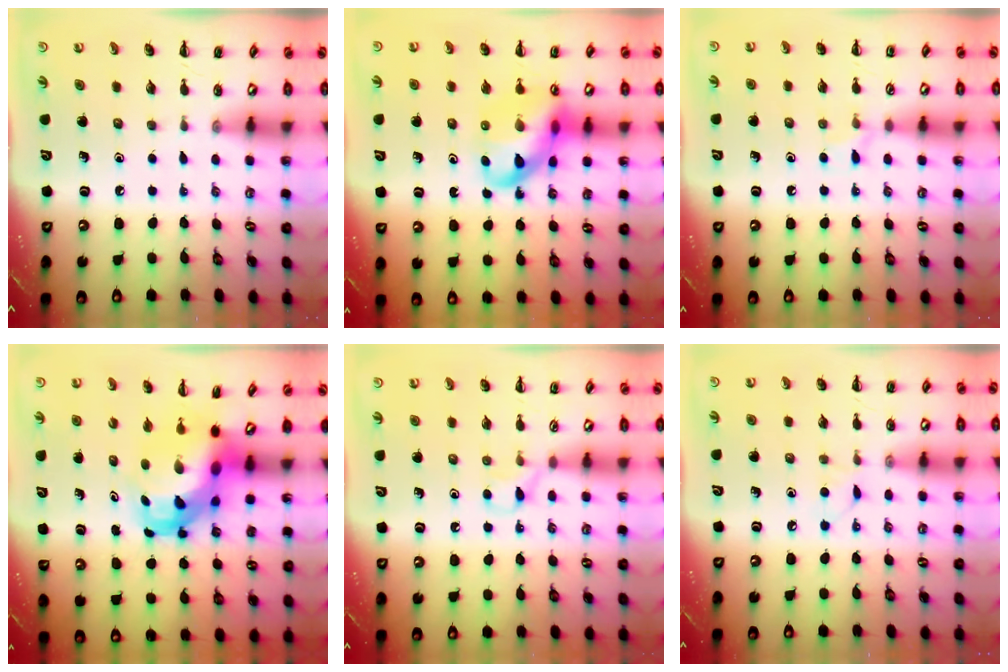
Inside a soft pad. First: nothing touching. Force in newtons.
{"total": 14.8, "press": 14.5, "slide": 3.1}
{"total": 5.5, "press": 5.1, "slide": 2.1}
{"total": 7.1, "press": 6.9, "slide": 1.7}
{"total": 5.4, "press": 5.1, "slide": 1.9}
{"total": 4.6, "press": 4.4, "slide": 1.3}